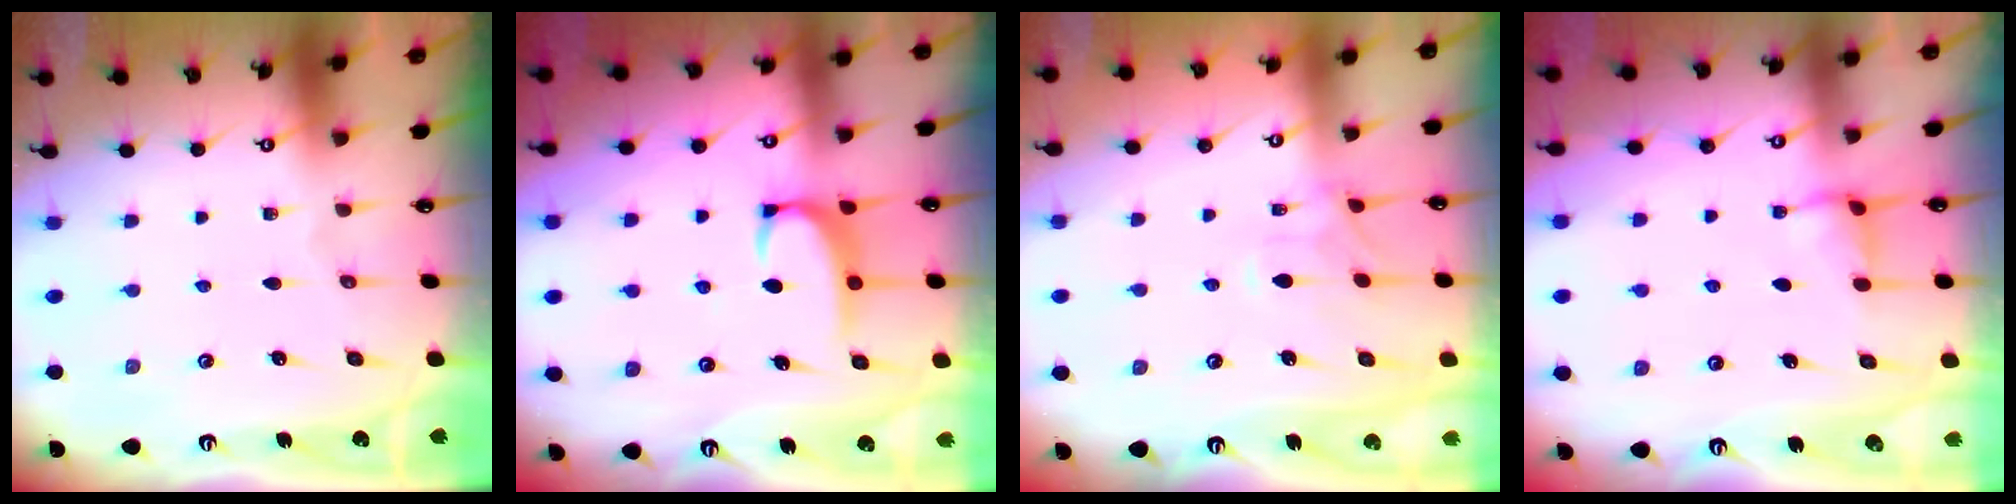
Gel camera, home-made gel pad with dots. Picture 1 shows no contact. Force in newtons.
{"total": 2.2, "press": 2.1, "slide": 0.6}
{"total": 1.0, "press": 0.5, "slide": 0.8}
{"total": 2.4, "press": 2.3, "slide": 0.5}